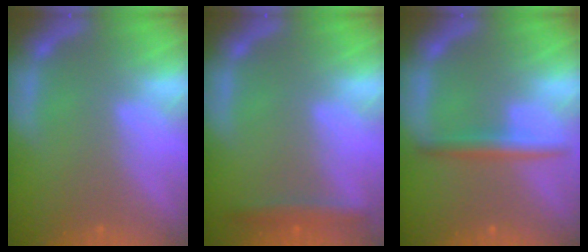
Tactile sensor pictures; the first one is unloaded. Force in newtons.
{"total": 2.4}
{"total": 3.0}